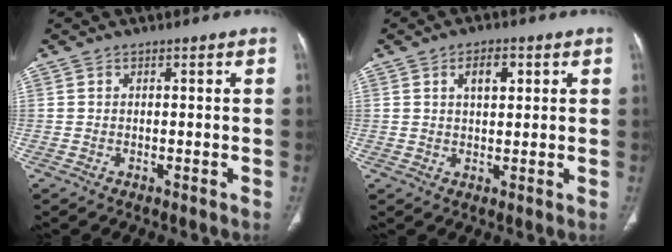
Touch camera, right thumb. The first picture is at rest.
{"total": 4.6, "force": [1.7, 2.4, 3.5], "torque": [-0.049, -0.003, 0.029]}